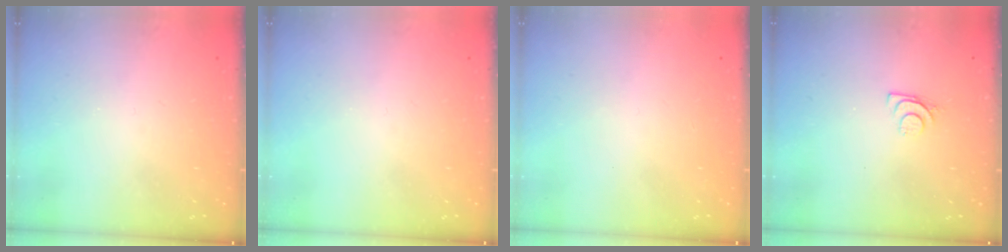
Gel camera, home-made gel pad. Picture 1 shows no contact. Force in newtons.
{"total": 0.0}
{"total": 1.5, "press": 1.5, "slide": 0.1}
{"total": 6.5, "press": 6.5, "slide": 0.7}